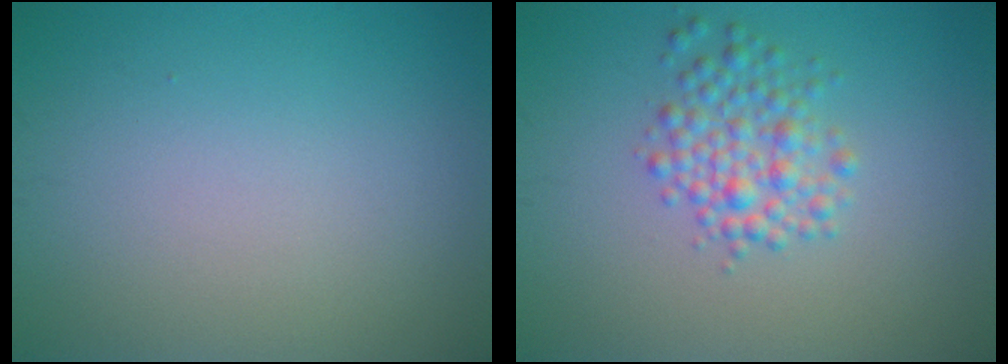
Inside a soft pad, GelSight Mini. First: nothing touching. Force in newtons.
{"total": 3.2, "press": 3.2, "slide": 0.1}